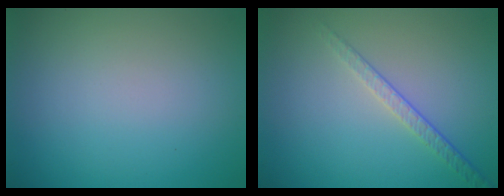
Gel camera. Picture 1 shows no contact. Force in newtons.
{"total": 1.9, "press": 1.4, "slide": 1.3}